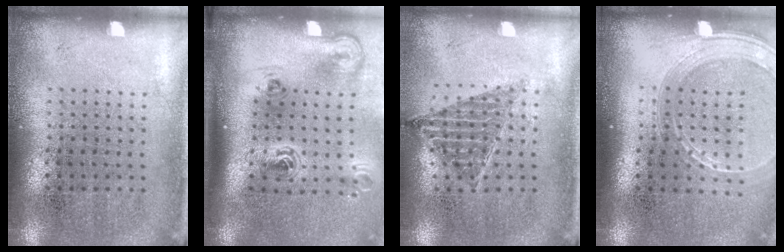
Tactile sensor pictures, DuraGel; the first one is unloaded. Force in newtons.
{"total": 2.3, "press": 1.4, "slide": 1.8}
{"total": 0.8, "press": 0.8, "slide": 0.1}
{"total": 1.9, "press": 1.7, "slide": 0.8}